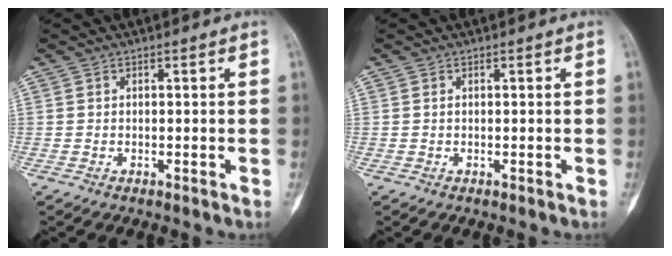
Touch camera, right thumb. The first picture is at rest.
{"total": 0.0}